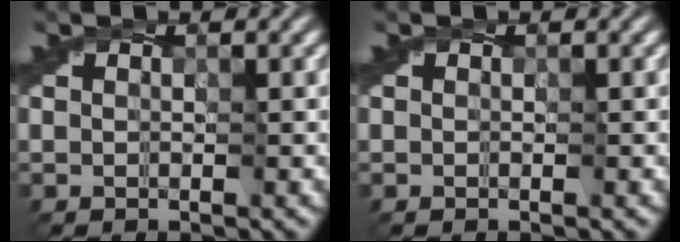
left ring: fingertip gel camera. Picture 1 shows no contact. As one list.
[{"total": 0.0}]